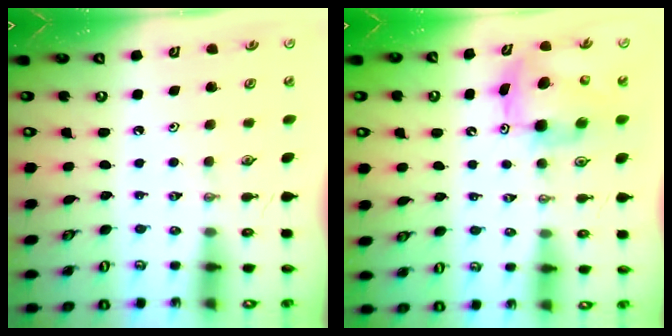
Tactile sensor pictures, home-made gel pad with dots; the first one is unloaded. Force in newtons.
{"total": 8.8, "press": 8.8, "slide": 0.6}